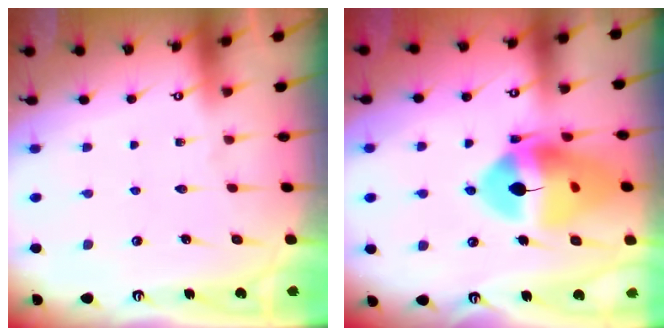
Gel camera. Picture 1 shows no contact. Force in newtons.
{"total": 17.9, "press": 17.8, "slide": 1.9}